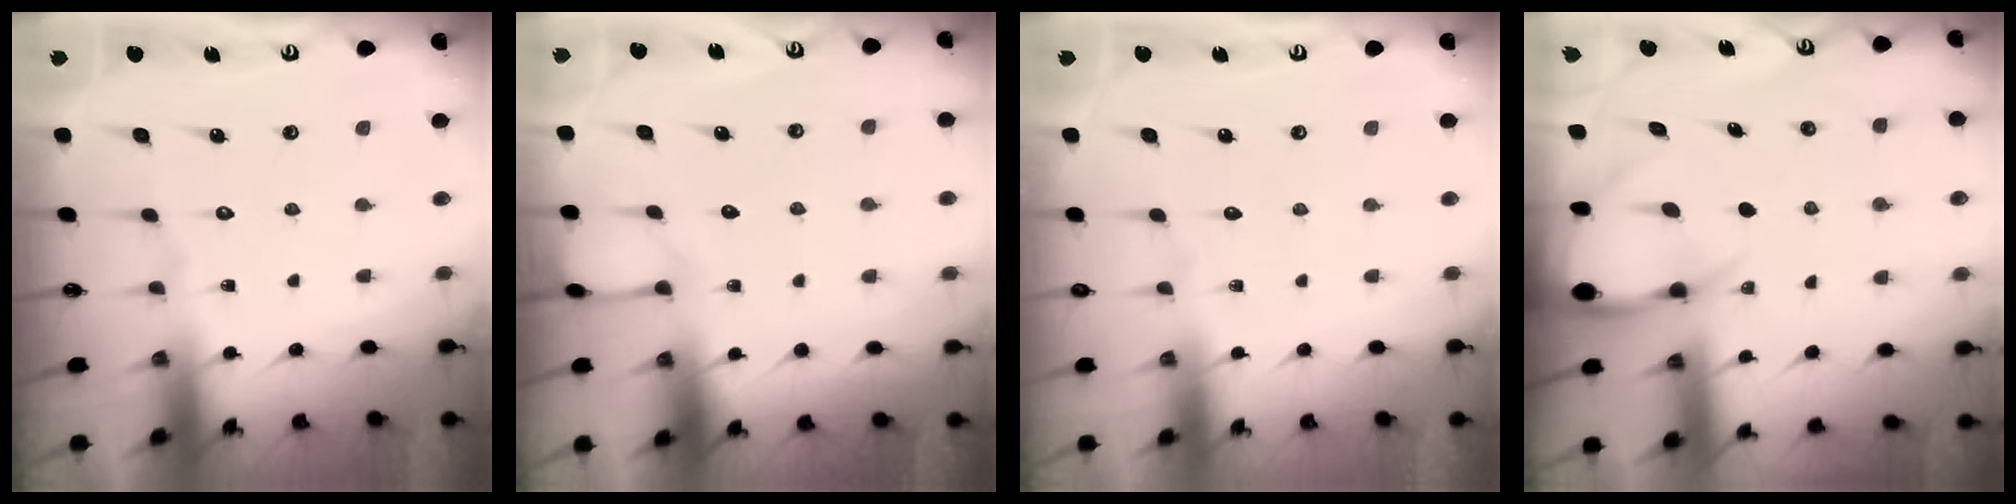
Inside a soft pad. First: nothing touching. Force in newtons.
{"total": 2.9, "press": 2.9, "slide": 0.3}
{"total": 0.0}
{"total": 5.5, "press": 5.5, "slide": 0.7}